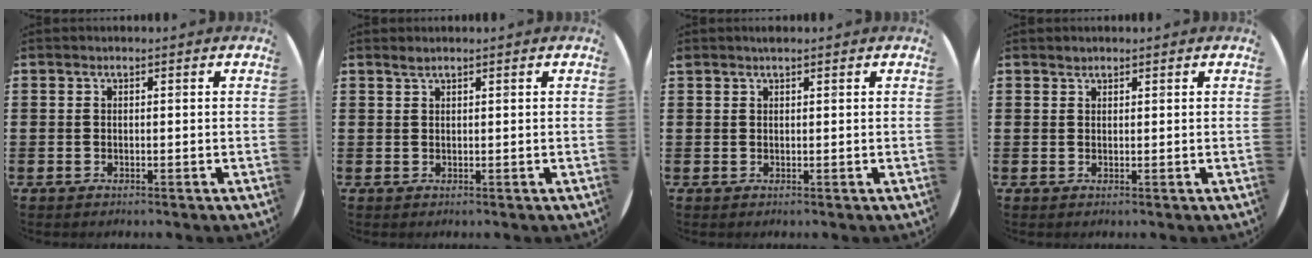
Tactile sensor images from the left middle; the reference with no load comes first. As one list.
[{"total": 0.8, "force": [0.7, -0.1, 0.3], "torque": [-0.005, 0.000, 0.014]}, {"total": 0.7, "force": [0.7, 0.0, 0.0], "torque": [-0.001, 0.001, 0.013]}, {"total": 0.7, "force": [0.7, 0.2, -0.1], "torque": [0.001, 0.002, 0.013]}]